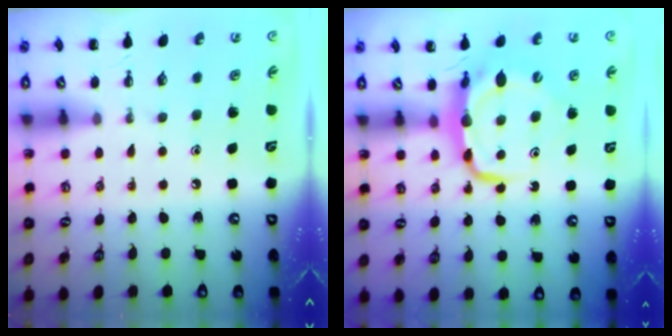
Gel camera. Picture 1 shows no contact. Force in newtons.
{"total": 7.8, "press": 7.7, "slide": 1.3}